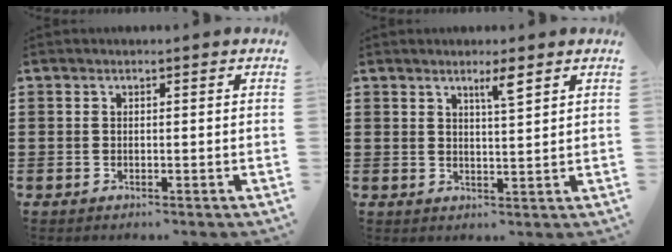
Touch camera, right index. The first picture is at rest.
{"total": 3.1, "force": [2.0, 0.2, 2.3], "torque": [-0.033, -0.007, 0.030]}